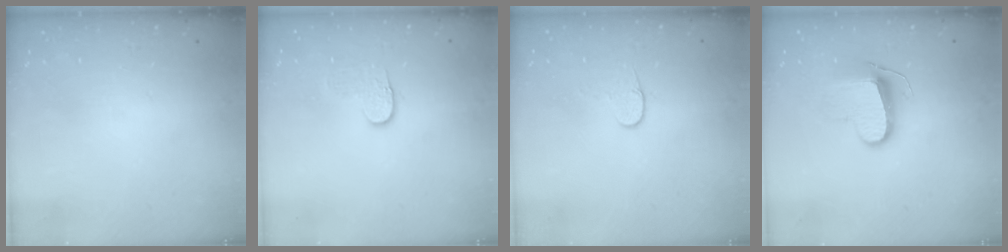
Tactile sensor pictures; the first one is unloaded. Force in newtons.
{"total": 3.6, "press": 3.6, "slide": 0.4}
{"total": 4.3, "press": 4.3, "slide": 0.4}
{"total": 9.5, "press": 9.5, "slide": 0.4}